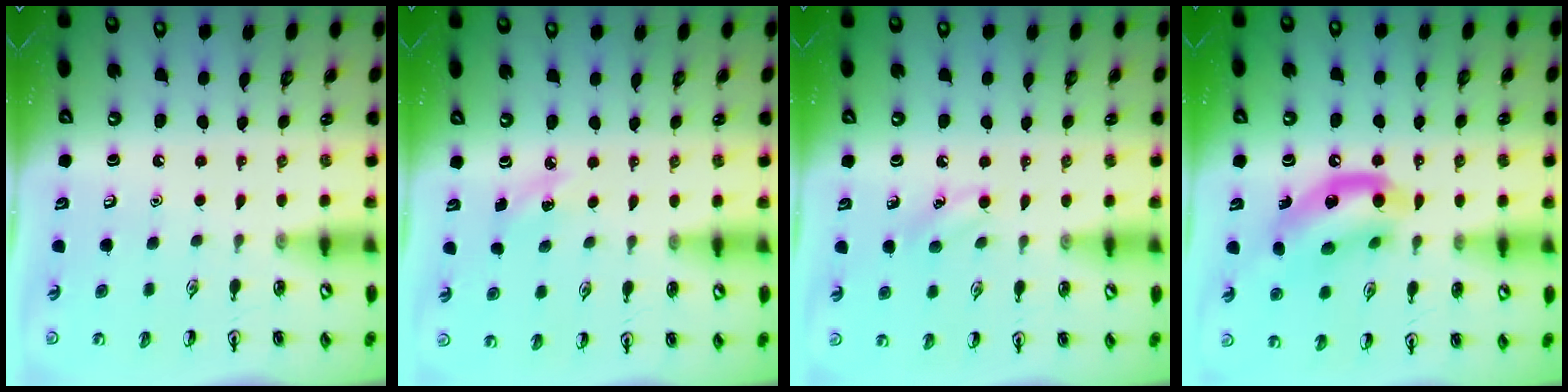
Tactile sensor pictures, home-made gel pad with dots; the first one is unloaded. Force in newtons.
{"total": 4.5, "press": 4.3, "slide": 1.6}
{"total": 6.1, "press": 5.8, "slide": 1.6}
{"total": 13.5, "press": 13.2, "slide": 3.0}